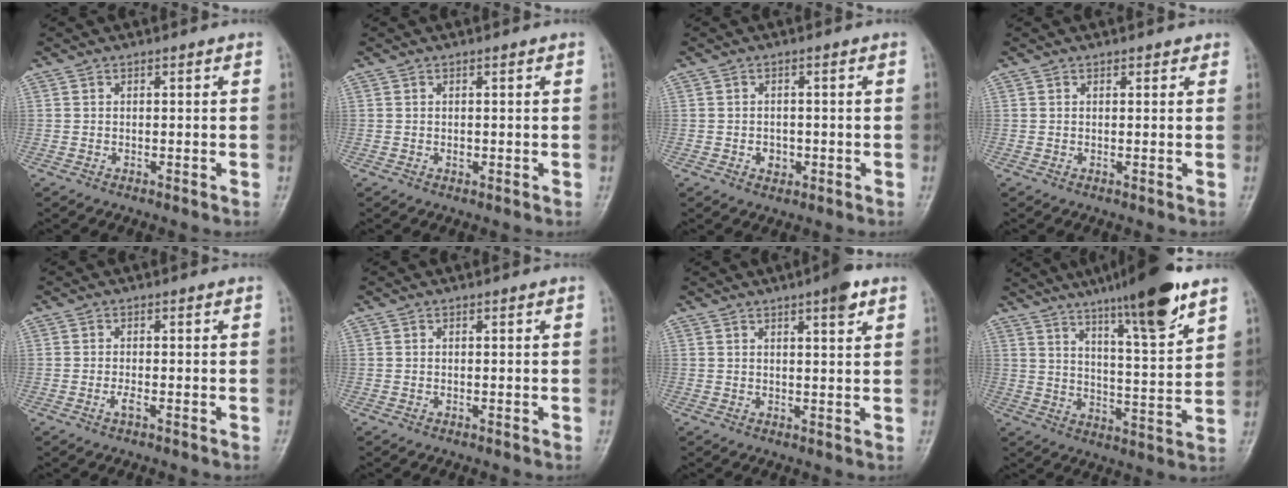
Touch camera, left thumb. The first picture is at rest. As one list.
[{"total": 0.8, "force": [0.2, 0.5, 0.6], "torque": [-0.007, 0.000, 0.005]}, {"total": 2.3, "force": [-0.6, 1.9, 1.1], "torque": [-0.006, 0.003, -0.006]}, {"total": 1.3, "force": [0.9, 0.7, 0.5], "torque": [0.001, -0.004, 0.007]}, {"total": 1.3, "force": [-0.4, 0.3, 1.2], "torque": [-0.021, -0.001, -0.009]}, {"total": 0.0}, {"total": 4.6, "force": [2.8, 0.9, 3.5], "torque": [-0.045, -0.011, 0.036]}, {"total": 16.8, "force": [11.4, 1.9, 12.3], "torque": [-0.178, -0.058, 0.179]}]